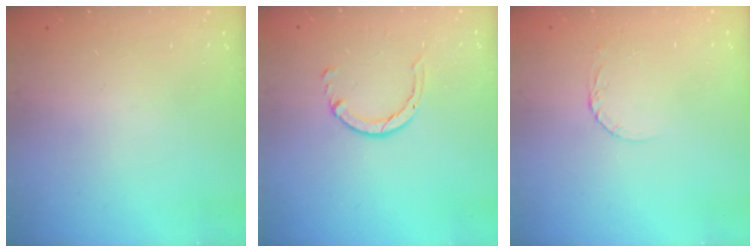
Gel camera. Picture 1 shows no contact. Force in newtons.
{"total": 3.6, "press": 3.5, "slide": 0.4}
{"total": 2.6, "press": 2.6, "slide": 0.1}